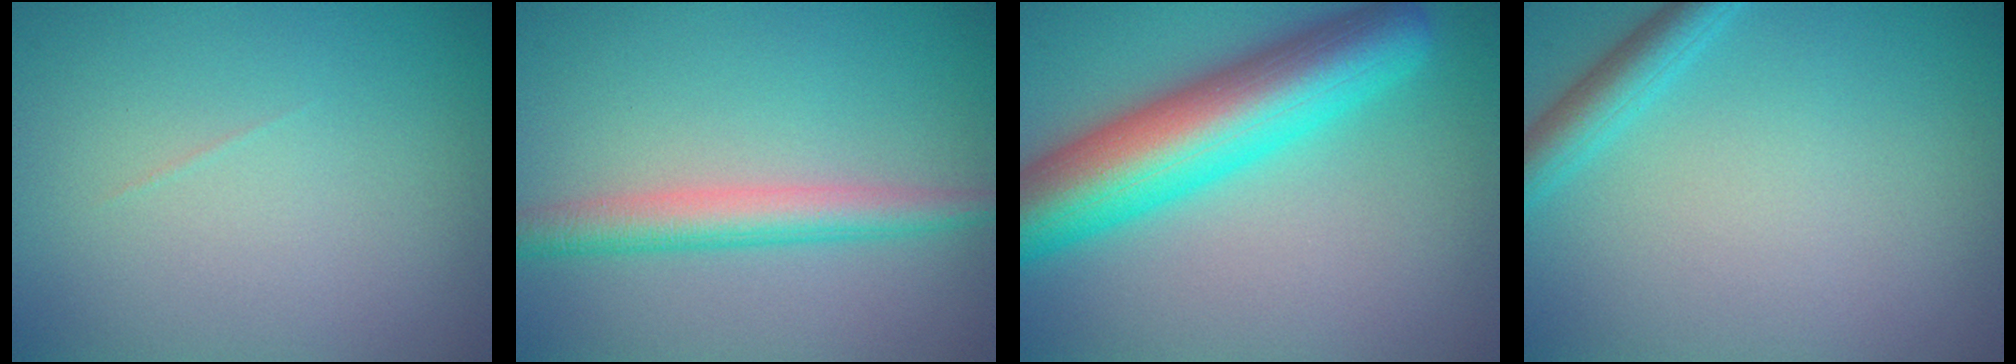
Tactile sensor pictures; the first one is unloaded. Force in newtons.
{"total": 3.4, "press": 3.4, "slide": 0.1}
{"total": 10.3, "press": 10.3, "slide": 0.4}
{"total": 2.7, "press": 2.7, "slide": 0.1}